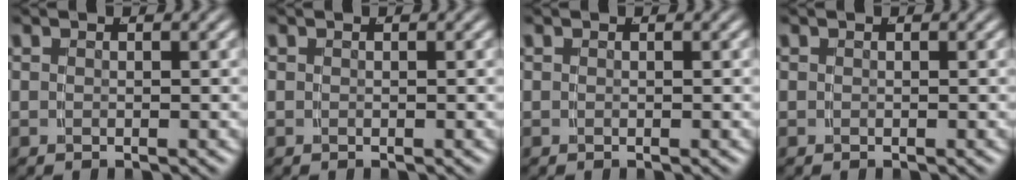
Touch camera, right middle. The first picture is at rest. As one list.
[{"total": 0.0}, {"total": 0.0}, {"total": 0.0}]